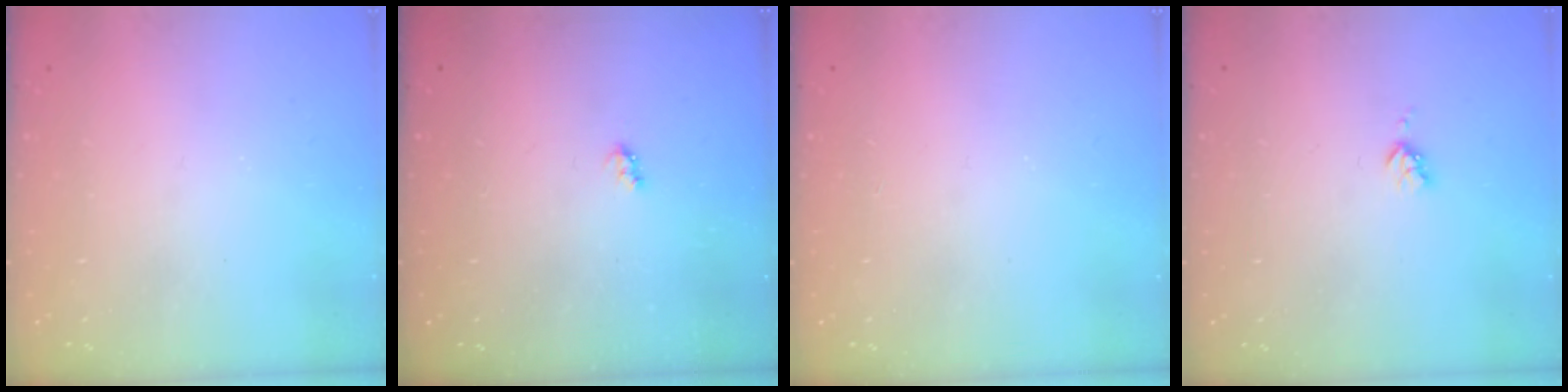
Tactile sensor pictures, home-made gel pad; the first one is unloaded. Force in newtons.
{"total": 2.6, "press": 2.6, "slide": 0.4}
{"total": 1.7, "press": 1.7, "slide": 0.2}
{"total": 3.0, "press": 3.0, "slide": 0.3}